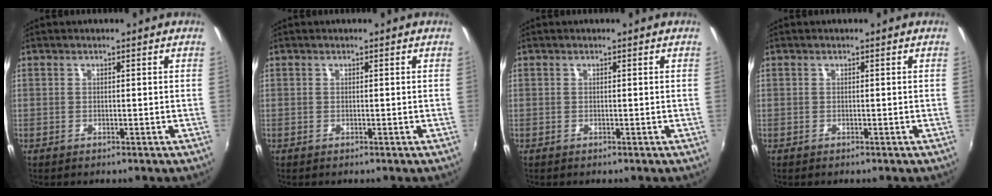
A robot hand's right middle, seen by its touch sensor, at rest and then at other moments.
{"total": 0.0}
{"total": 0.0}
{"total": 0.0}